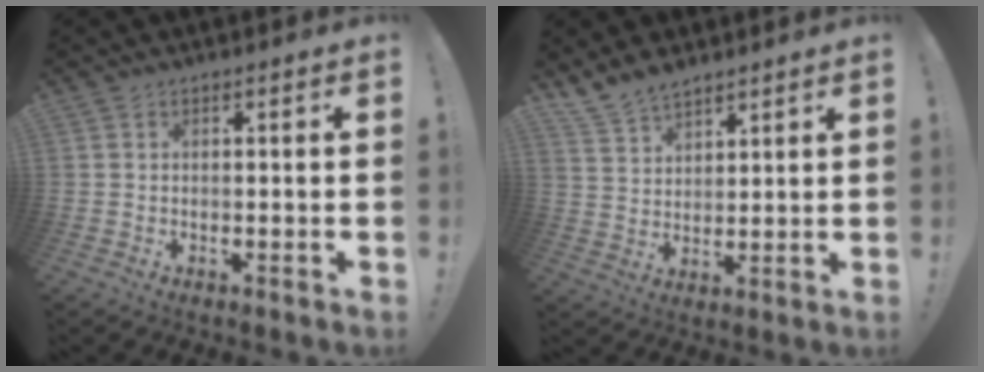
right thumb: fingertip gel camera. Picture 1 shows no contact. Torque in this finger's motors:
{"motor_torque": [-0.01, 0.01, 0.49, 0.39, 0.00]}